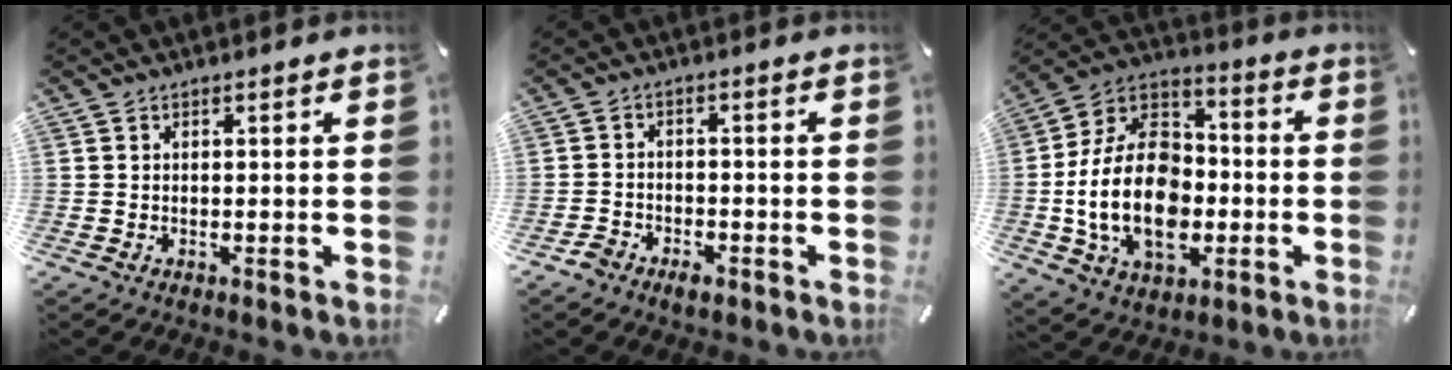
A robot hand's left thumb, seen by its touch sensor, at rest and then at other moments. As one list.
[{"total": 3.4, "force": [-2.5, 2.0, 1.0], "torque": [-0.022, 0.011, -0.050]}, {"total": 21.0, "force": [-4.8, 14.6, 14.4], "torque": [-0.297, 0.020, -0.084]}]